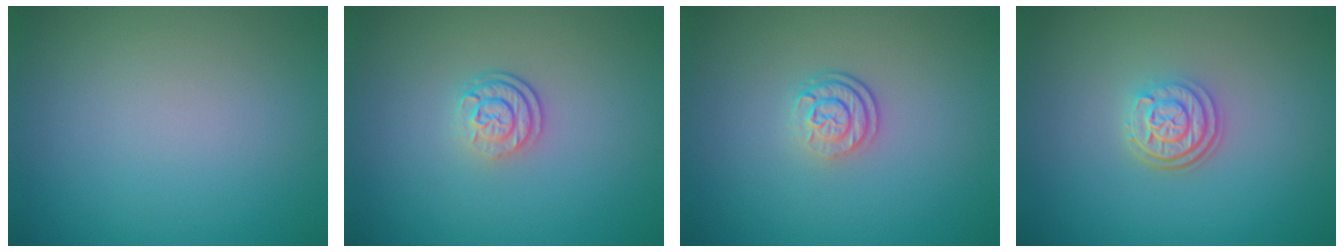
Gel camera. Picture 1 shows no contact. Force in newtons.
{"total": 2.5, "press": 1.9, "slide": 1.7}
{"total": 2.5, "press": 1.9, "slide": 1.7}
{"total": 3.1, "press": 2.5, "slide": 1.8}